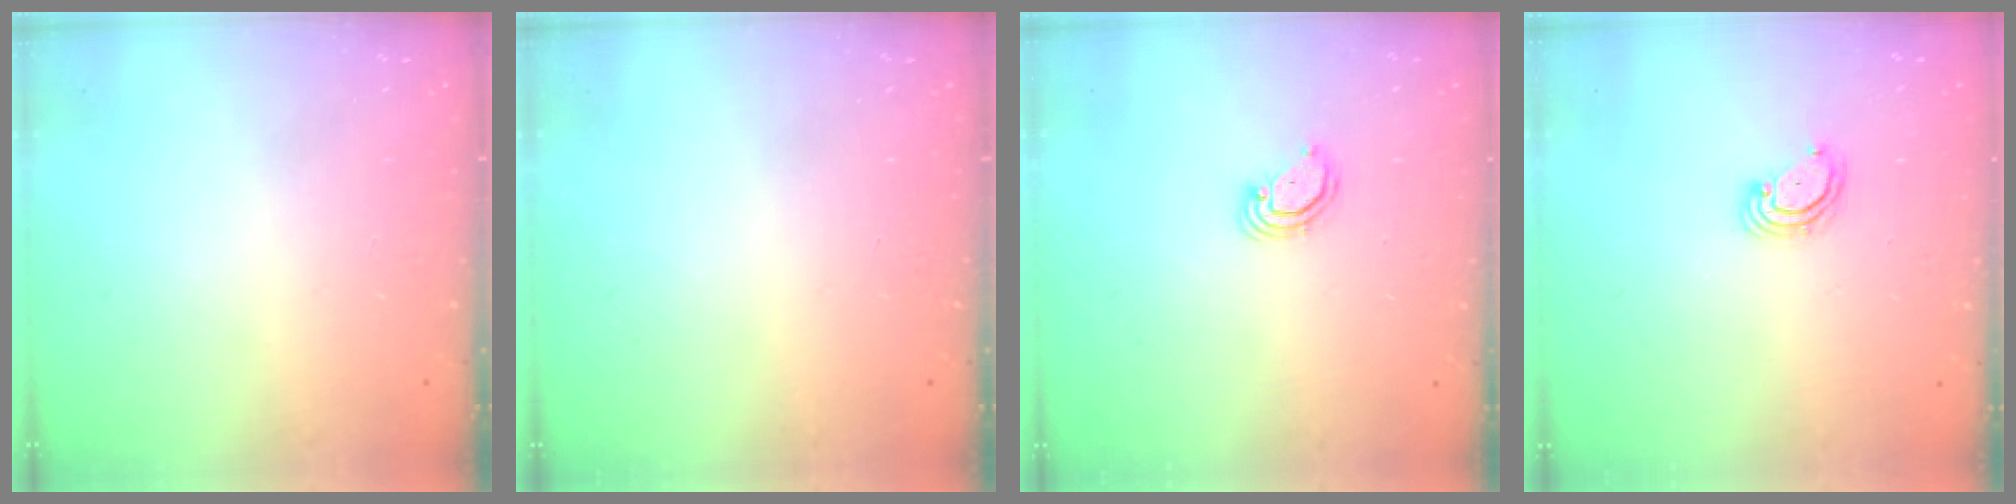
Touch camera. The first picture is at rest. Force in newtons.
{"total": 0.0}
{"total": 2.9, "press": 2.9, "slide": 0.2}
{"total": 3.3, "press": 3.3, "slide": 0.3}